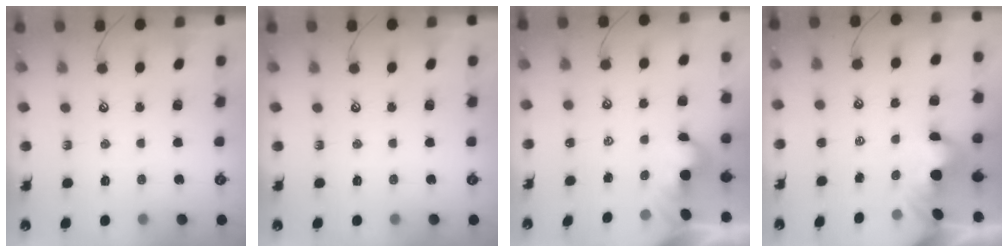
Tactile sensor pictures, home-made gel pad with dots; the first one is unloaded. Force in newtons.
{"total": 0.0}
{"total": 2.2, "press": 2.2, "slide": 0.3}
{"total": 4.5, "press": 4.5, "slide": 0.9}